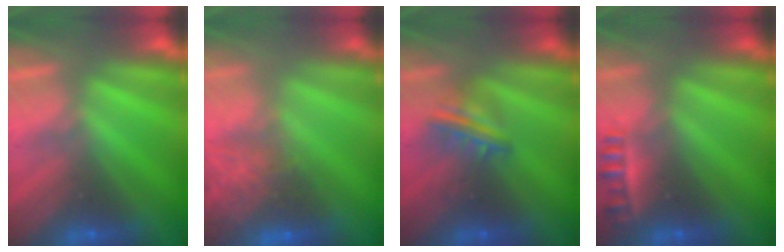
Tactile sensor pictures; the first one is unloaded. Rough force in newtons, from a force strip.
{"total": 7.7}
{"total": 2.8}
{"total": 2.3}